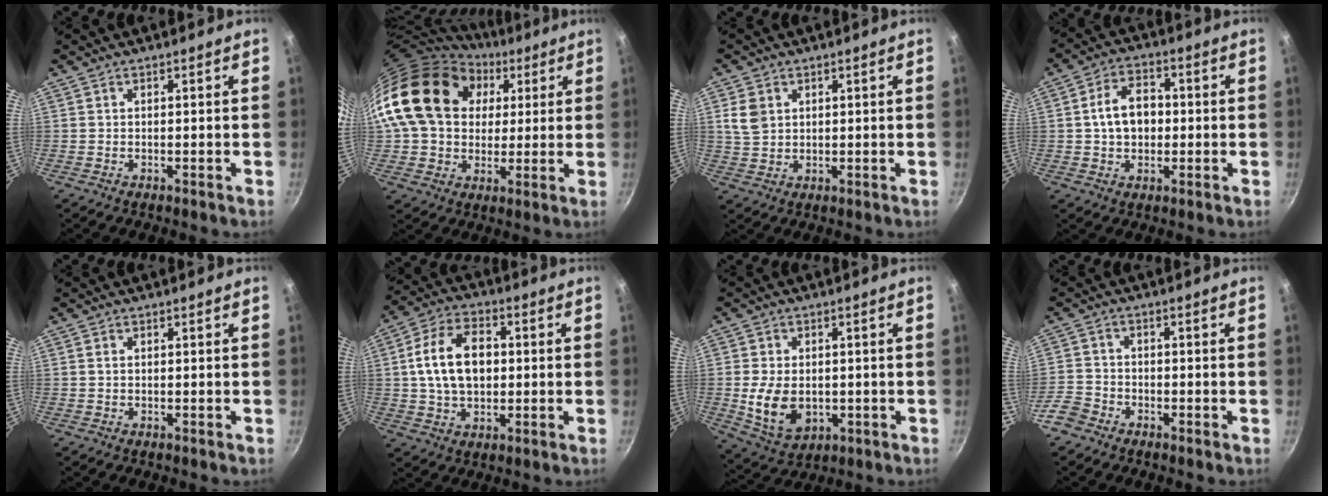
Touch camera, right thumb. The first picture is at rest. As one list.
[{"total": 21.6, "force": [6.4, 16.6, 12.3], "torque": [-0.201, 0.016, 0.108]}, {"total": 5.2, "force": [1.7, 4.0, 2.9], "torque": [-0.044, 0.000, 0.038]}, {"total": 8.7, "force": [0.2, 6.2, 6.1], "torque": [-0.083, 0.018, -0.002]}, {"total": 0.8, "force": [0.2, 0.5, 0.5], "torque": [-0.010, 0.002, 0.003]}, {"total": 13.3, "force": [1.2, 8.8, 9.9], "torque": [-0.155, 0.017, 0.013]}, {"total": 10.3, "force": [-0.8, 7.3, 7.2], "torque": [-0.122, -0.009, 0.004]}, {"total": 4.8, "force": [-3.2, 3.3, 1.4], "torque": [-0.020, 0.037, -0.066]}]